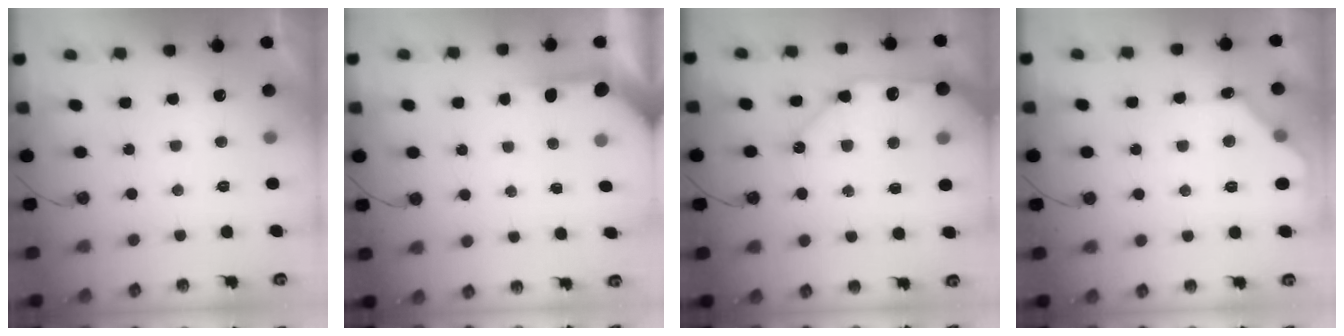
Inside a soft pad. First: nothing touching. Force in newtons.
{"total": 3.9, "press": 3.8, "slide": 0.4}
{"total": 14.5, "press": 14.4, "slide": 2.1}
{"total": 9.4, "press": 9.4, "slide": 0.5}